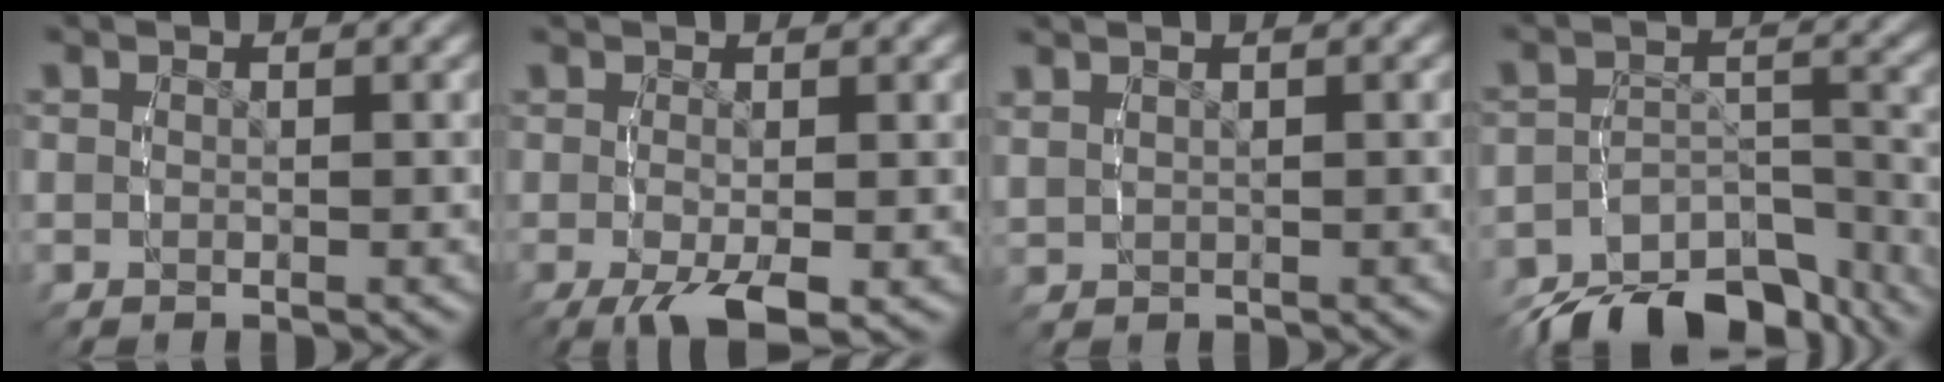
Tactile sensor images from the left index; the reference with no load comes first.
{"total": 4.7, "force": [-2.6, 1.1, 3.8], "torque": [-0.073, -0.027, -0.022]}
{"total": 1.2, "force": [1.0, 0.2, 0.5], "torque": [-0.010, 0.008, 0.022]}
{"total": 10.4, "force": [-8.8, 3.7, 4.0], "torque": [-0.038, -0.012, -0.138]}